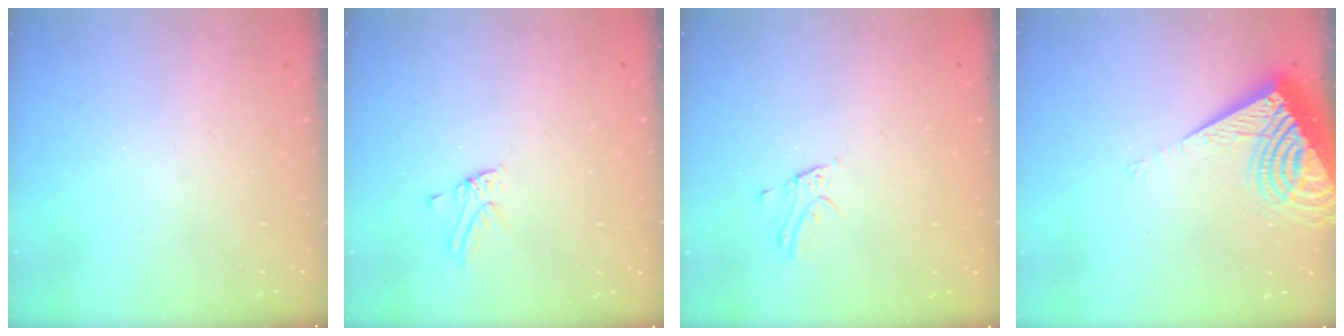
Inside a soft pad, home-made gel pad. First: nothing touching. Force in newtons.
{"total": 1.4, "press": 1.4, "slide": 0.1}
{"total": 1.6, "press": 1.6, "slide": 0.1}
{"total": 16.3, "press": 16.1, "slide": 2.1}